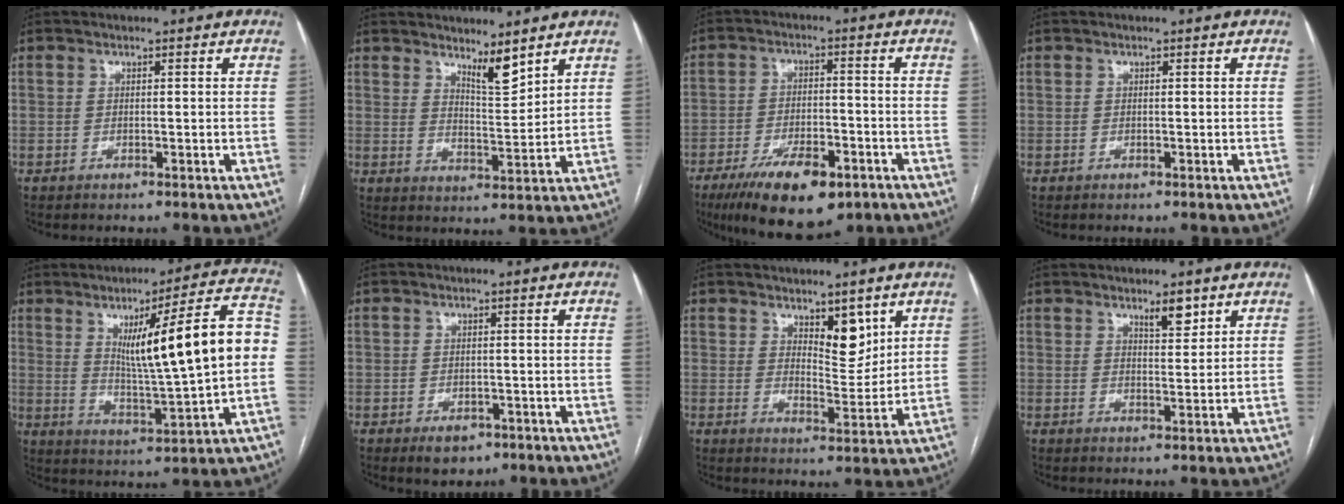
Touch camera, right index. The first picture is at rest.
{"total": 4.8, "force": [4.0, 0.6, 2.6], "torque": [-0.048, -0.019, 0.073]}
{"total": 12.9, "force": [-7.8, 4.5, 9.2], "torque": [-0.155, -0.012, -0.124]}
{"total": 0.0}
{"total": 18.0, "force": [2.2, 1.0, 17.8], "torque": [-0.260, 0.017, 0.035]}
{"total": 3.4, "force": [-1.8, 2.3, 1.6], "torque": [-0.017, 0.000, -0.016]}
{"total": 6.1, "force": [3.5, 2.4, 4.3], "torque": [-0.066, -0.009, 0.058]}
{"total": 3.7, "force": [2.5, 1.0, 2.5], "torque": [-0.040, -0.003, 0.040]}